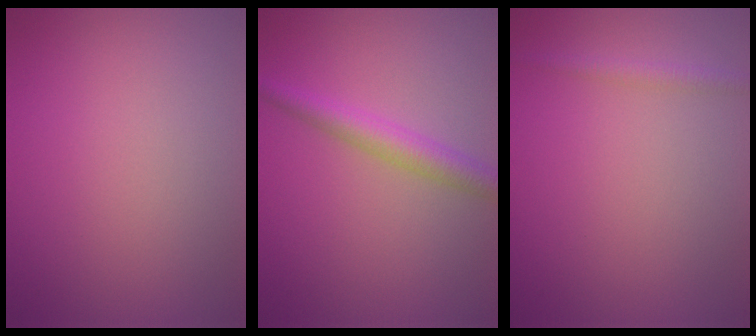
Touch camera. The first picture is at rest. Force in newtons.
{"total": 3.1, "press": 3.1, "slide": 0.1}
{"total": 1.2, "press": 1.2, "slide": 0.1}